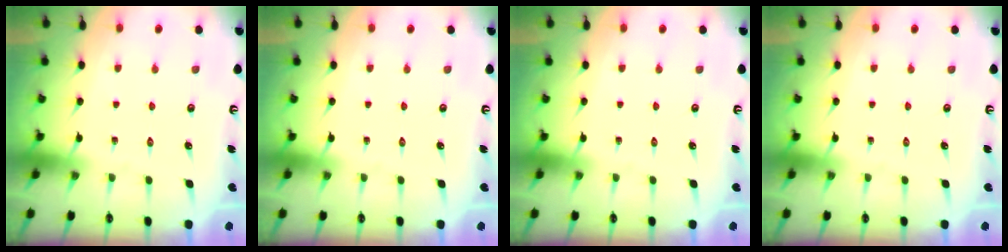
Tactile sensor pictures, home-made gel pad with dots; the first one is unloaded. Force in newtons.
{"total": 0.0}
{"total": 0.0}
{"total": 0.0}